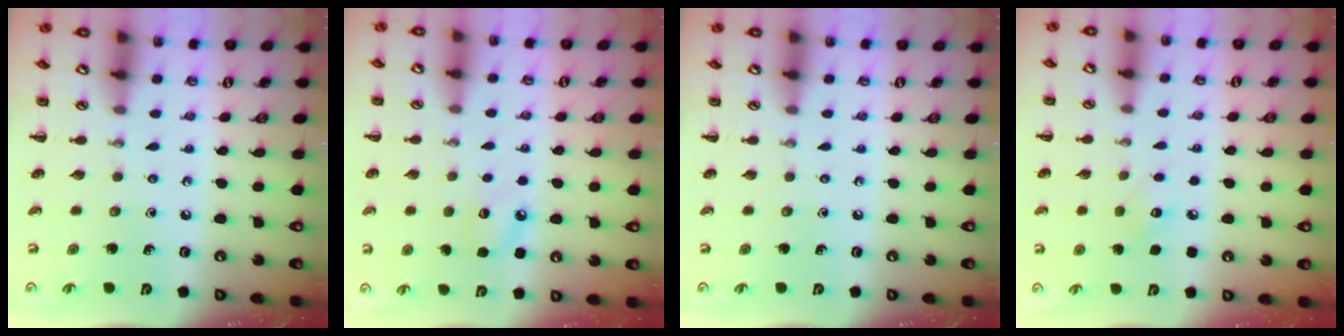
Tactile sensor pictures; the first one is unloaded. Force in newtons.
{"total": 6.1, "press": 5.8, "slide": 1.8}
{"total": 0.0}
{"total": 6.2, "press": 6.0, "slide": 1.6}